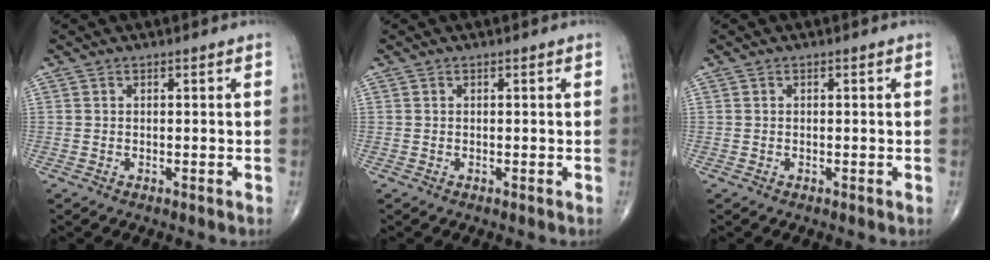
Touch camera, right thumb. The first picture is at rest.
{"total": 0.0}
{"total": 0.0}